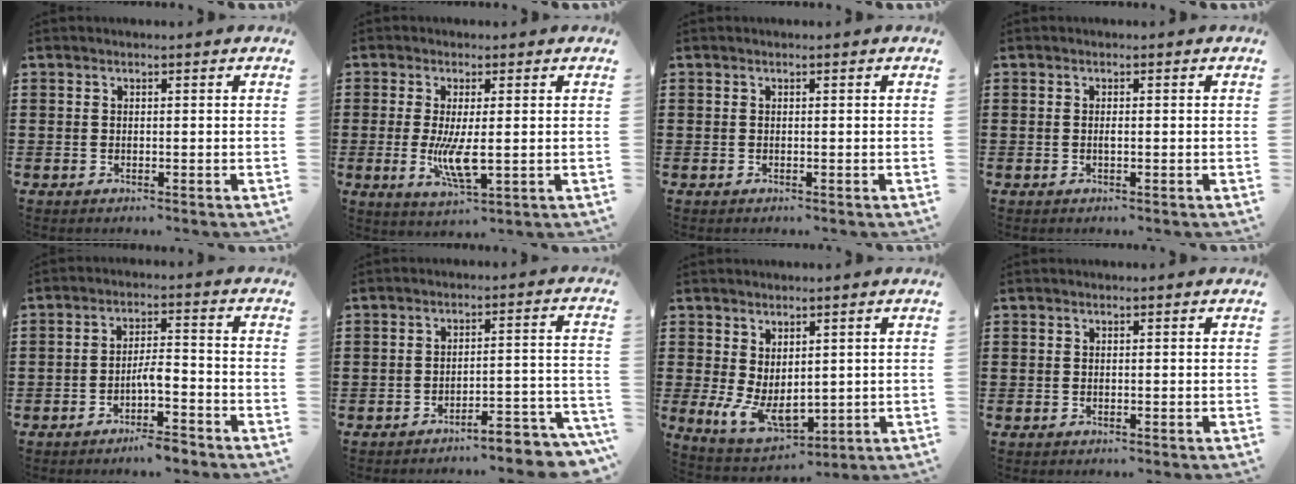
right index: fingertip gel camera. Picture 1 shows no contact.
{"total": 5.8, "force": [-0.4, 1.5, 5.6], "torque": [-0.119, -0.011, -0.010]}
{"total": 0.0}
{"total": 0.6, "force": [0.0, 0.2, 0.6], "torque": [-0.012, -0.004, 0.001]}
{"total": 4.8, "force": [-3.0, 1.2, 3.6], "torque": [-0.069, 0.007, -0.059]}
{"total": 4.6, "force": [-4.3, 0.0, 1.7], "torque": [-0.029, -0.010, -0.087]}
{"total": 5.6, "force": [0.5, 3.4, 4.4], "torque": [-0.102, -0.008, 0.012]}
{"total": 0.0}